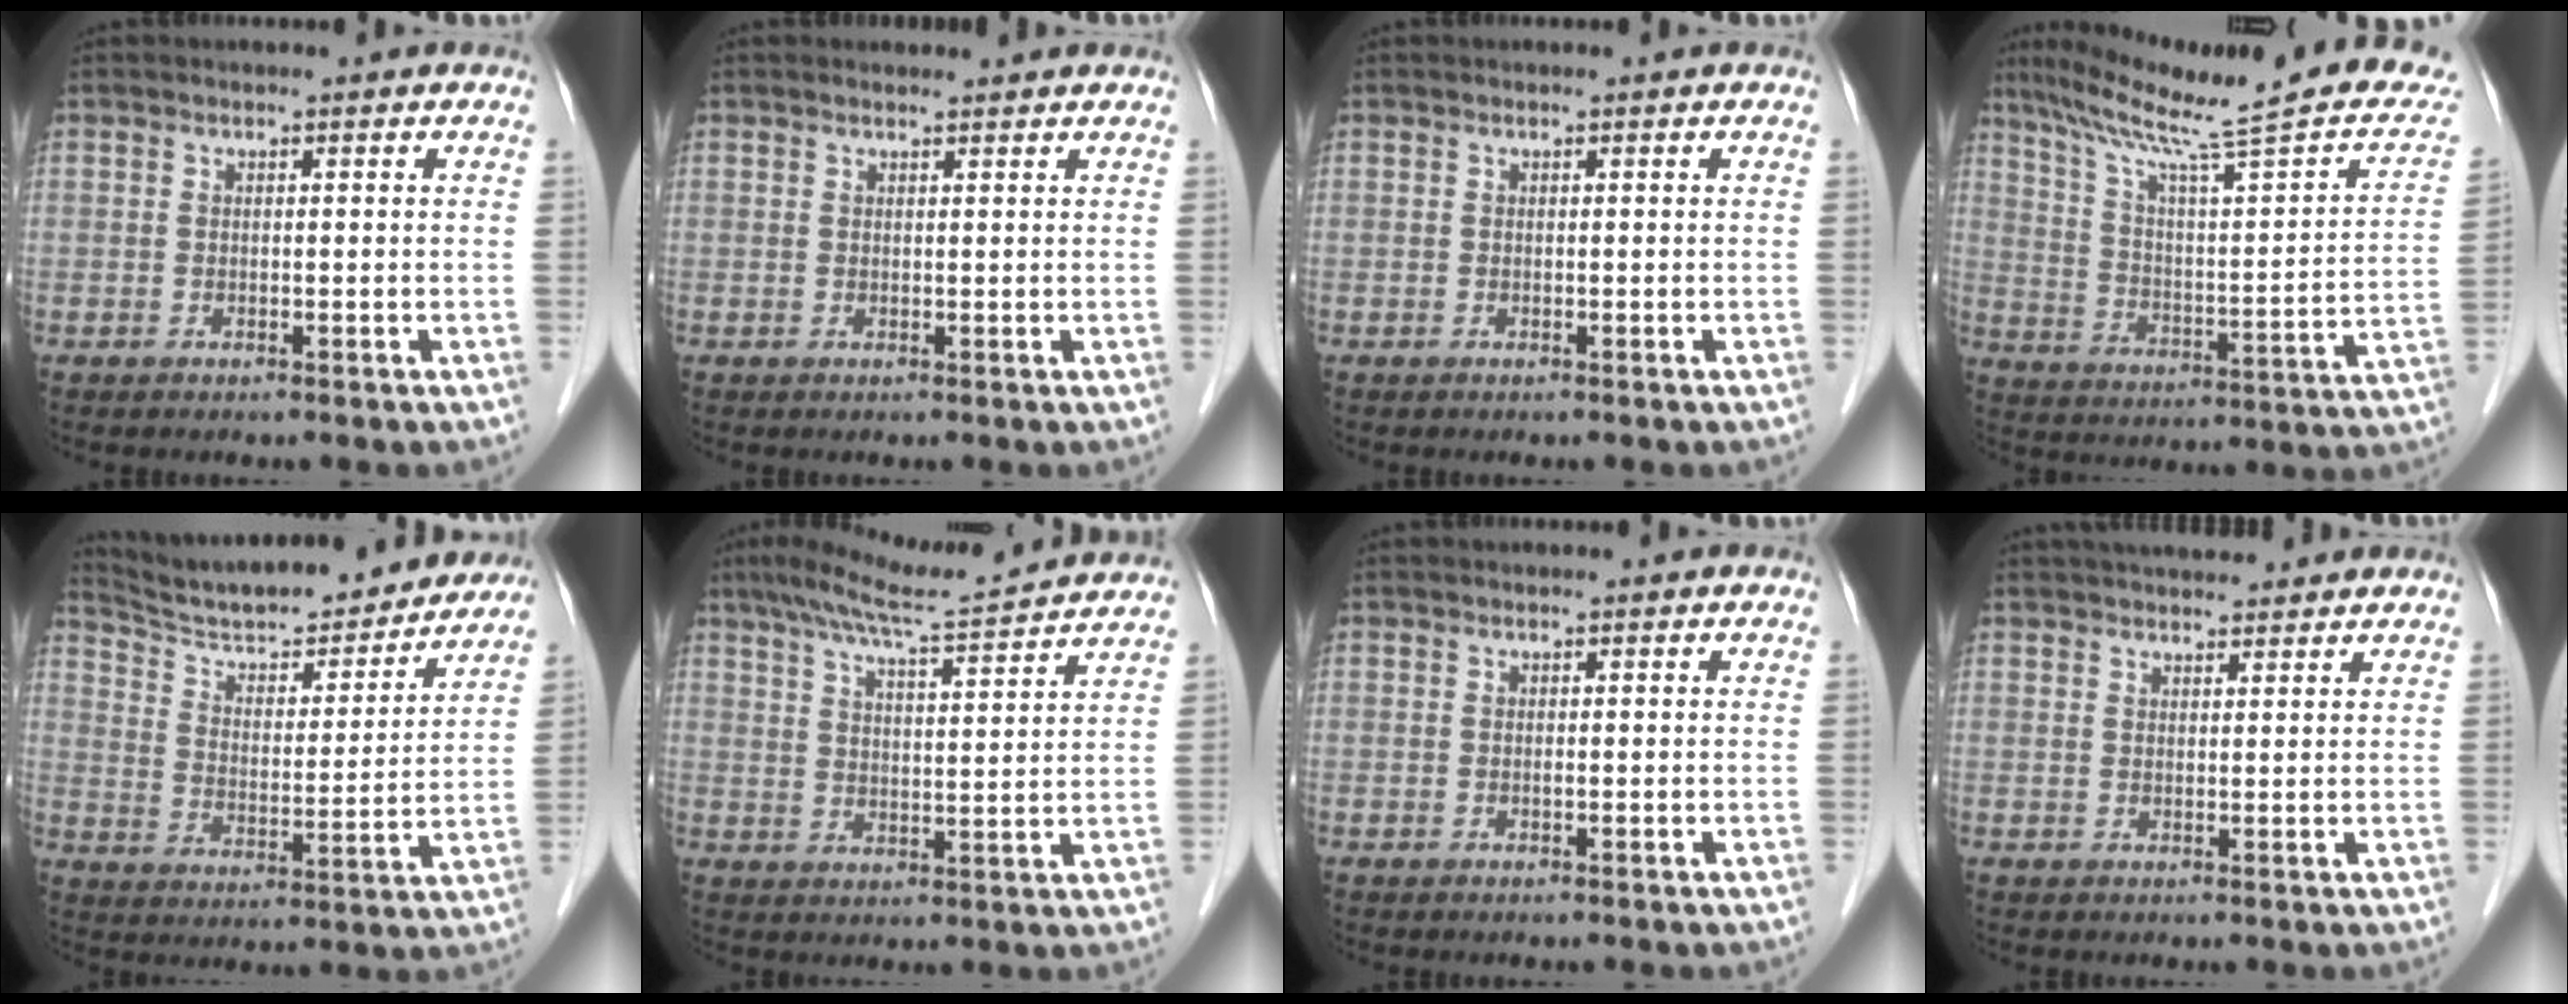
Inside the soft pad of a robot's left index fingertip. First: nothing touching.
{"total": 2.4, "force": [2.4, 0.2, 0.5], "torque": [-0.014, 0.015, 0.031]}
{"total": 0.0}
{"total": 25.8, "force": [21.2, 1.8, 14.7], "torque": [-0.224, -0.024, 0.293]}
{"total": 19.5, "force": [18.2, 3.1, 6.5], "torque": [-0.102, -0.004, 0.271]}
{"total": 12.7, "force": [11.5, -0.7, 5.5], "torque": [-0.105, 0.022, 0.165]}
{"total": 0.0}
{"total": 7.7, "force": [7.1, 1.4, 2.7], "torque": [-0.040, 0.029, 0.099]}